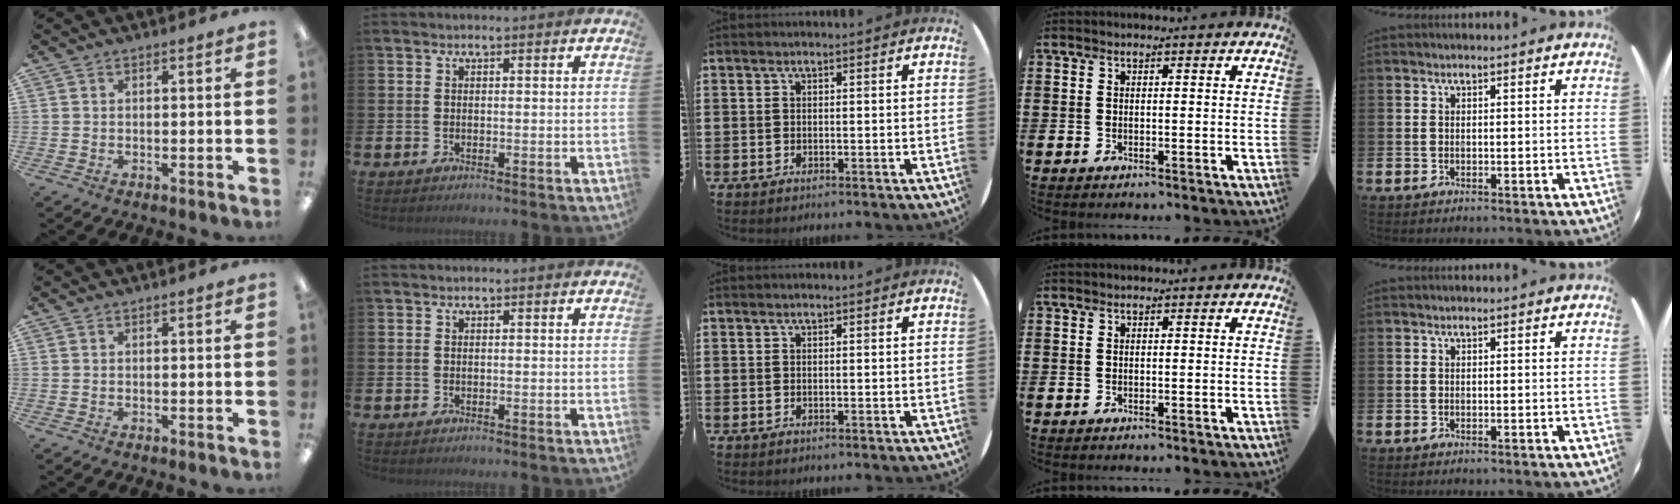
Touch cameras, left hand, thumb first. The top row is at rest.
{}